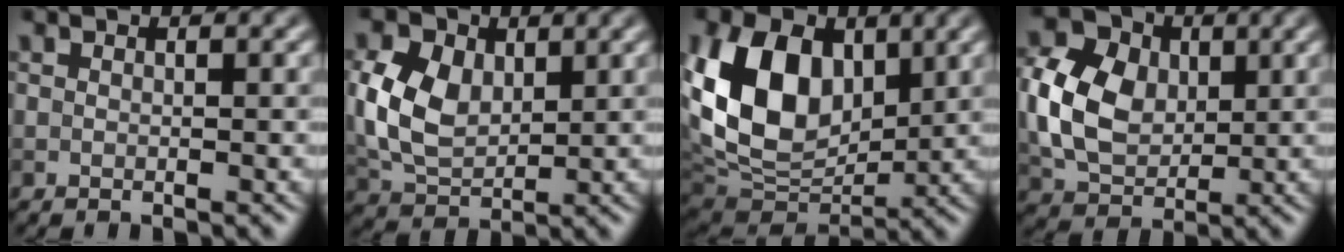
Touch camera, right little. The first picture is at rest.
{"total": 6.5, "force": [1.2, 4.6, 4.5], "torque": [-0.106, 0.005, 0.021]}
{"total": 12.0, "force": [2.8, 8.4, 8.0], "torque": [-0.175, -0.001, 0.048]}
{"total": 7.7, "force": [0.6, 5.8, 5.1], "torque": [-0.118, 0.008, 0.006]}